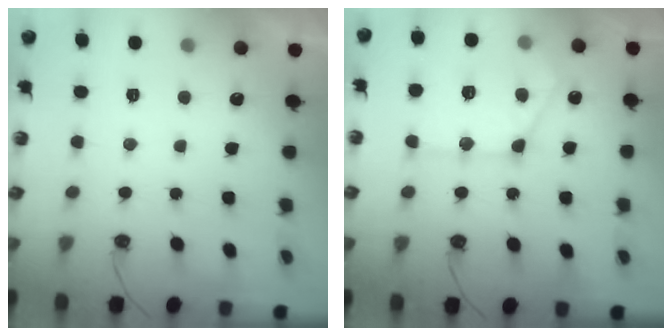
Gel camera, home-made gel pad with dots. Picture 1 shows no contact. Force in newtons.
{"total": 17.1, "press": 17.0, "slide": 1.4}